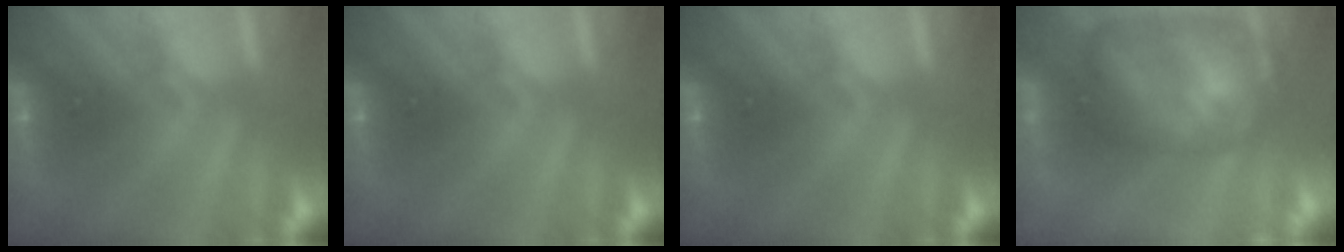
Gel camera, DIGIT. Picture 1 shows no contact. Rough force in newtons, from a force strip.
{"total": 0.0}
{"total": 0.0}
{"total": 5.7}